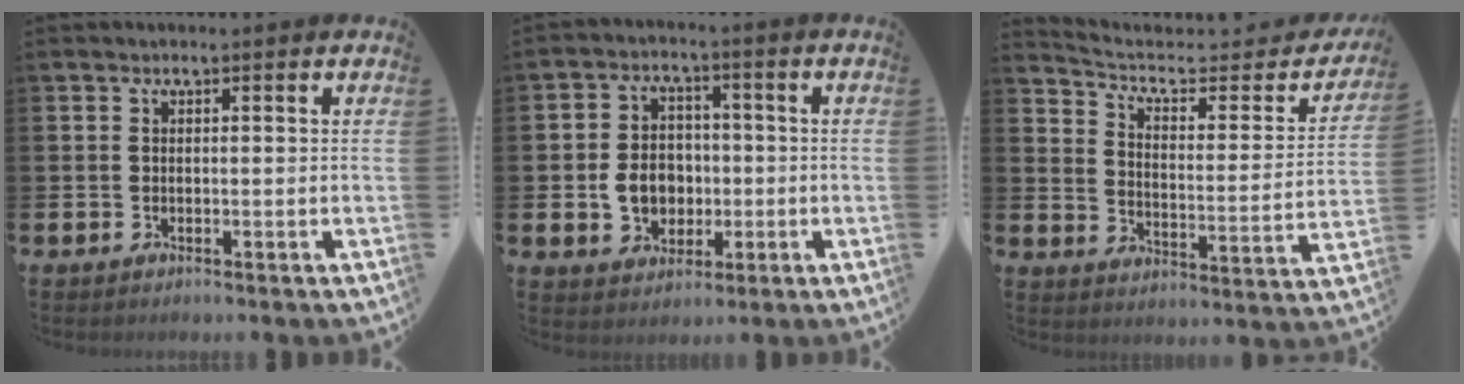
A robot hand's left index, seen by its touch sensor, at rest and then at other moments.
{"total": 6.2, "force": [-0.6, 5.3, 3.2], "torque": [-0.052, 0.009, -0.016]}
{"total": 5.7, "force": [4.8, 2.1, 2.2], "torque": [-0.068, -0.038, 0.075]}